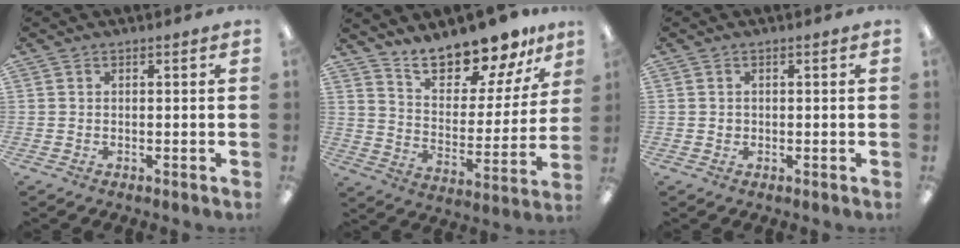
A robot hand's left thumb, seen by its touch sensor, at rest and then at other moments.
{"total": 15.5, "force": [14.2, 3.8, 4.9], "torque": [-0.088, -0.116, 0.253]}
{"total": 0.8, "force": [0.1, 0.8, 0.1], "torque": [-0.003, 0.005, 0.001]}